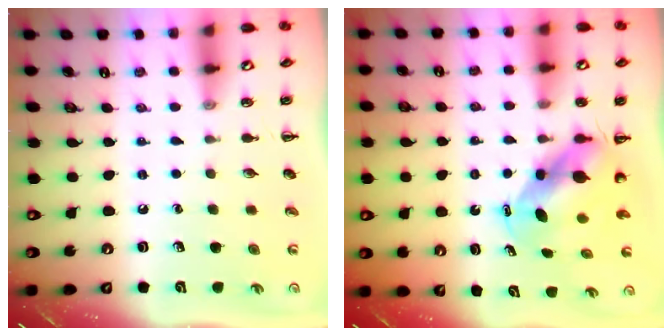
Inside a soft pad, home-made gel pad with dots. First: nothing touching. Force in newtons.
{"total": 5.8, "press": 5.7, "slide": 1.3}